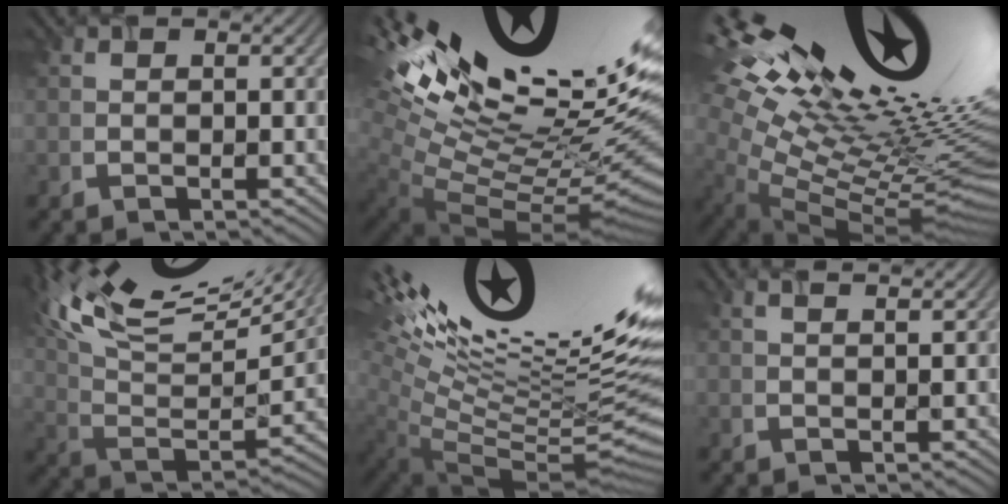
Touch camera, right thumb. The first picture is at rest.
{"total": 18.9, "force": [8.4, 6.3, 15.7], "torque": [-0.223, 0.020, 0.145]}
{"total": 20.3, "force": [7.8, 7.1, 17.4], "torque": [-0.290, 0.015, 0.142]}
{"total": 16.8, "force": [9.7, 6.1, 12.3], "torque": [-0.279, 0.030, 0.153]}
{"total": 20.0, "force": [8.3, 5.6, 17.3], "torque": [-0.249, 0.049, 0.139]}
{"total": 2.0, "force": [1.5, 0.4, 1.3], "torque": [-0.013, 0.002, 0.022]}